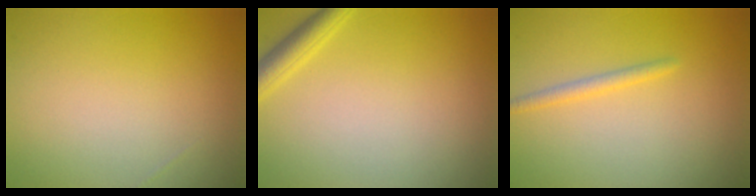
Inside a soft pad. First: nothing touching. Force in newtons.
{"total": 2.3, "press": 2.3, "slide": 0.1}
{"total": 1.3, "press": 1.3, "slide": 0.0}